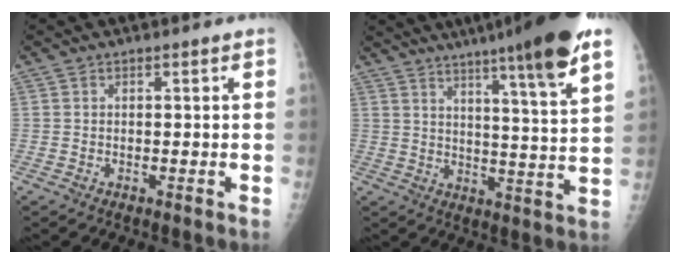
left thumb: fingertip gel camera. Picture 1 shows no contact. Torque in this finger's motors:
{"motor_torque": [2.89, 1.55, 1.59, -1.18, 0.13]}